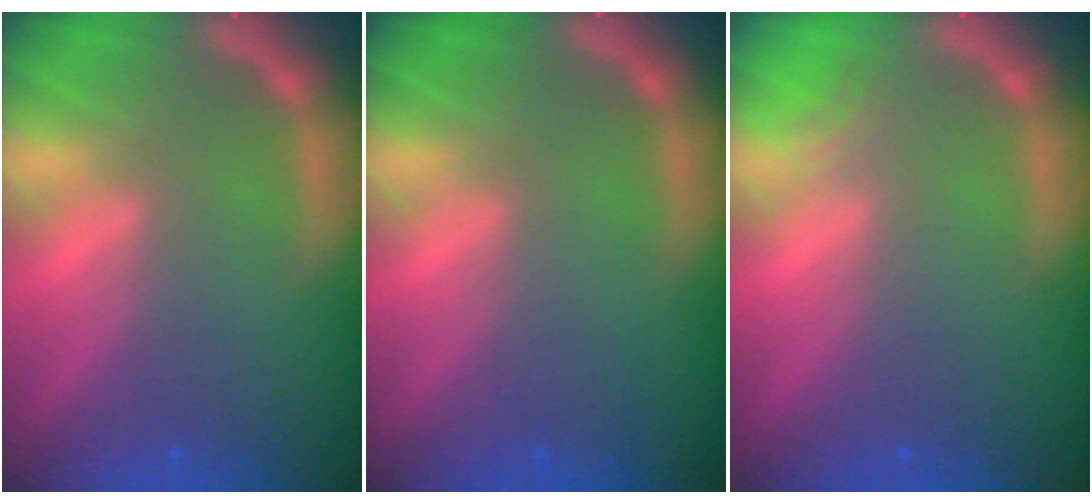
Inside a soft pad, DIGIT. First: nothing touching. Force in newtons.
{"total": 0.0}
{"total": 0.9}